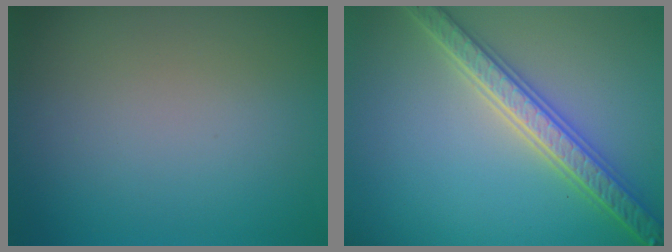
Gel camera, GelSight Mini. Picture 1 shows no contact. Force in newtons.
{"total": 5.5, "press": 5.4, "slide": 1.1}